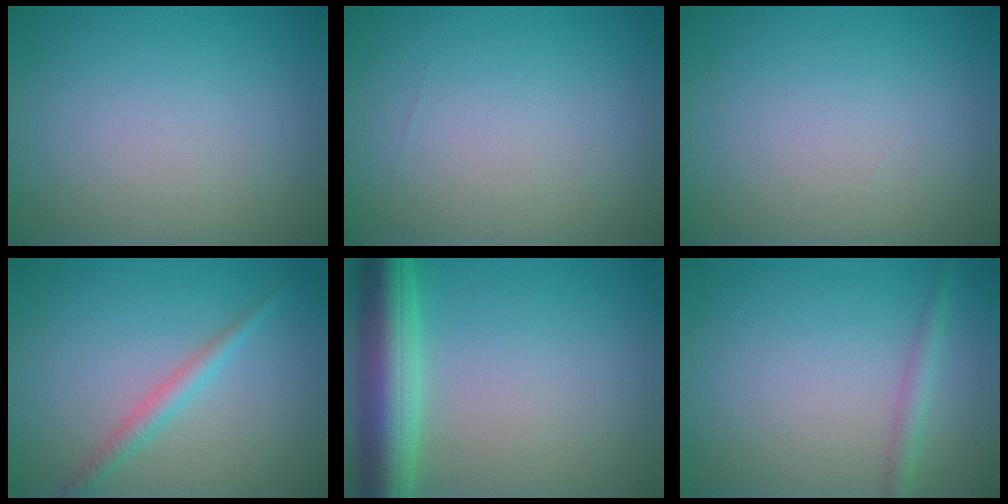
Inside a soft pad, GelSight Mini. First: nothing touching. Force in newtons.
{"total": 0.0}
{"total": 0.0}
{"total": 1.9, "press": 1.9, "slide": 0.1}
{"total": 7.3, "press": 7.3, "slide": 0.2}
{"total": 1.7, "press": 1.7, "slide": 0.1}